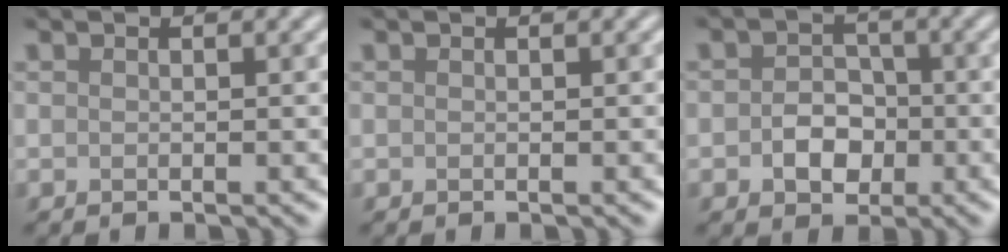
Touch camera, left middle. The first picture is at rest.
{"total": 0.0}
{"total": 3.3, "force": [-0.9, 2.6, 1.8], "torque": [-0.025, -0.001, -0.019]}